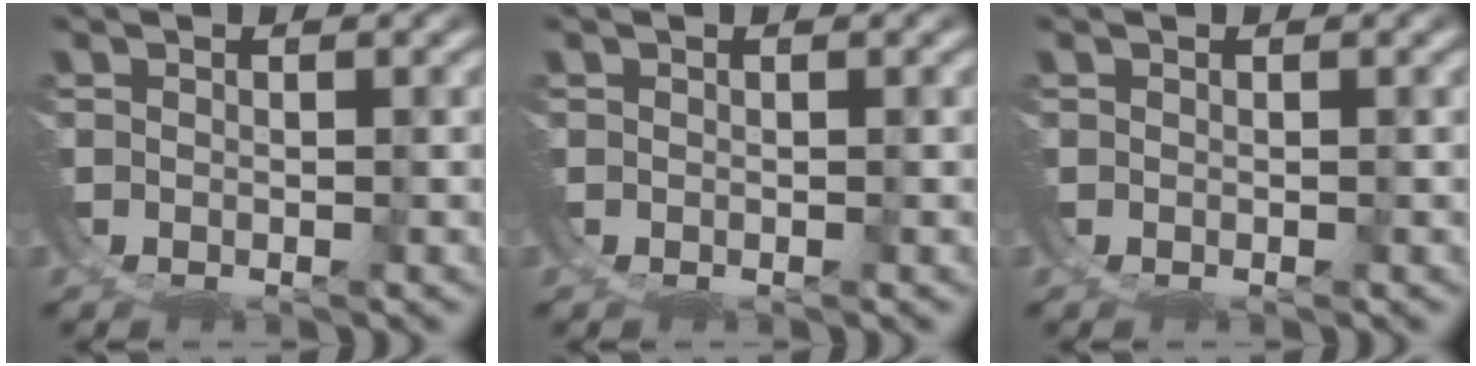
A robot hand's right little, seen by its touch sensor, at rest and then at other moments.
{"total": 0.0}
{"total": 0.0}